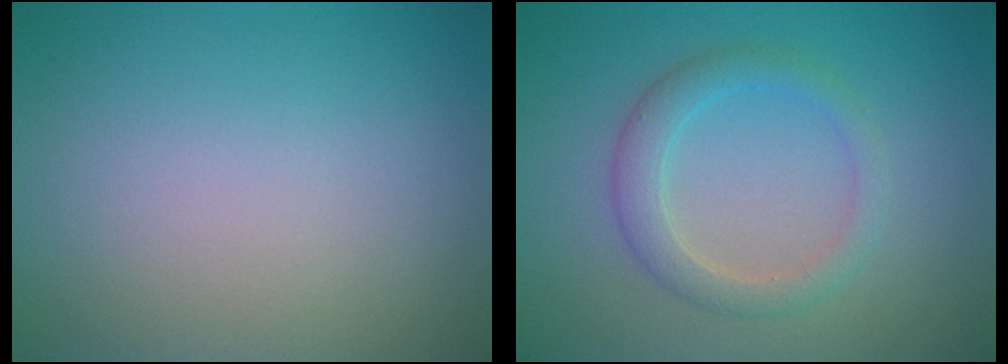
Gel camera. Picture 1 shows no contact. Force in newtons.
{"total": 2.8, "press": 2.8, "slide": 0.3}